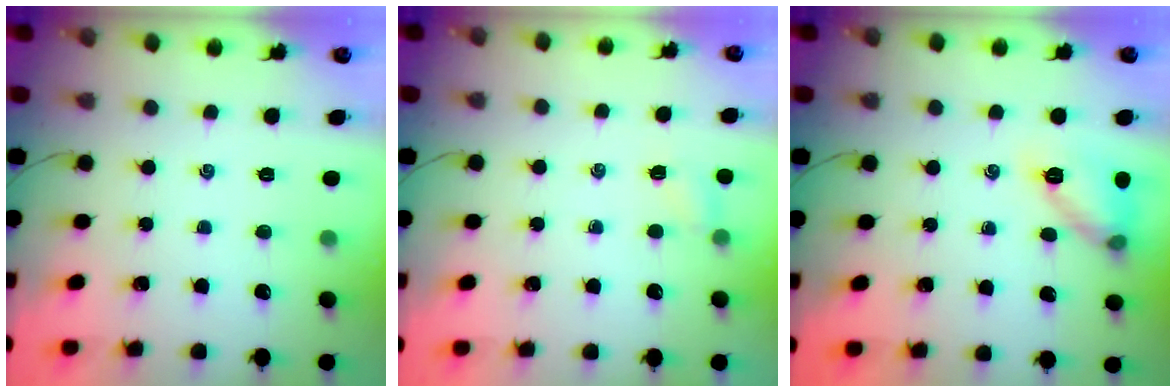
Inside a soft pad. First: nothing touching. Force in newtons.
{"total": 2.5, "press": 2.3, "slide": 0.9}
{"total": 10.2, "press": 10.1, "slide": 1.4}